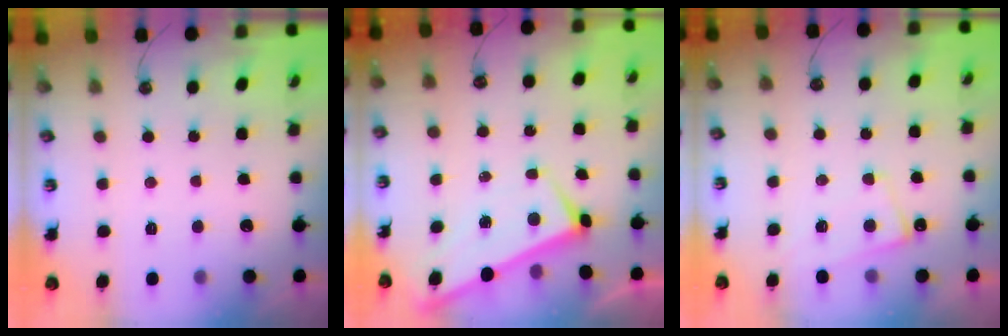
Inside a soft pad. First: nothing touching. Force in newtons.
{"total": 1.7, "press": 1.7, "slide": 0.1}
{"total": 1.6, "press": 1.5, "slide": 0.4}